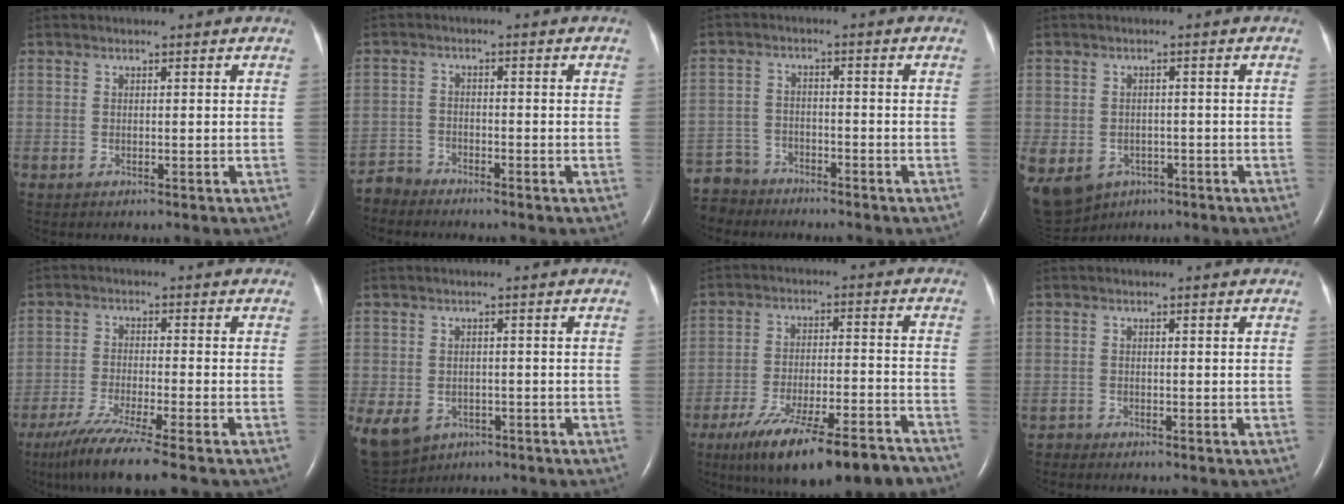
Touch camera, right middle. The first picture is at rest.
{"total": 3.3, "force": [-3.1, 0.4, -0.9], "torque": [0.020, -0.010, -0.062]}
{"total": 7.6, "force": [-6.9, 3.2, 0.3], "torque": [-0.016, -0.004, -0.130]}
{"total": 23.7, "force": [-10.8, 18.6, 9.9], "torque": [-0.353, -0.017, -0.153]}
{"total": 9.7, "force": [-7.3, -0.8, 6.3], "torque": [-0.110, -0.033, -0.121]}
{"total": 18.9, "force": [-8.5, 14.8, 8.0], "torque": [-0.271, -0.014, -0.114]}
{"total": 18.6, "force": [-14.1, 3.4, 11.7], "torque": [-0.153, -0.006, -0.217]}
{"total": 0.9, "force": [-0.8, 0.1, -0.3], "torque": [0.005, -0.004, -0.017]}